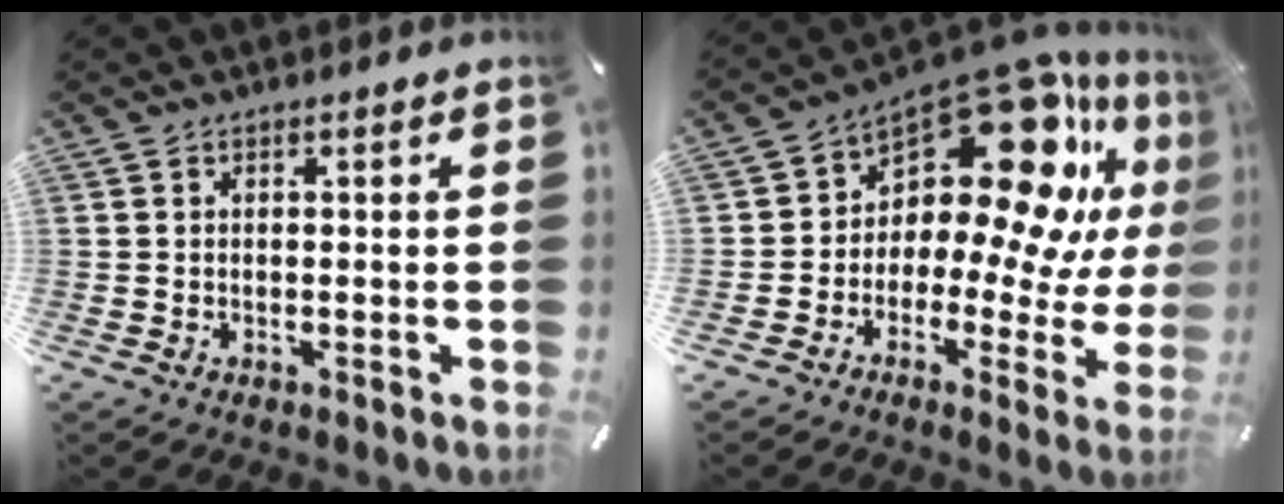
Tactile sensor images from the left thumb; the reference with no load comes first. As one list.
[{"total": 17.8, "force": [8.9, 9.4, 12.3], "torque": [-0.180, -0.093, 0.144]}]